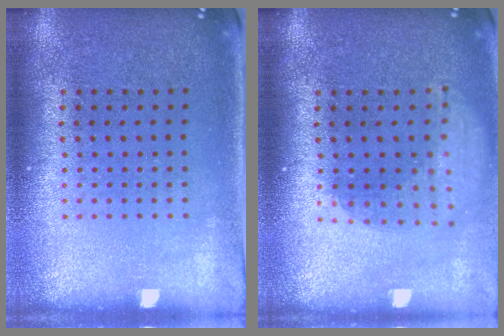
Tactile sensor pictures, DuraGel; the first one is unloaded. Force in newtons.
{"total": 1.6, "press": 1.2, "slide": 1.0}